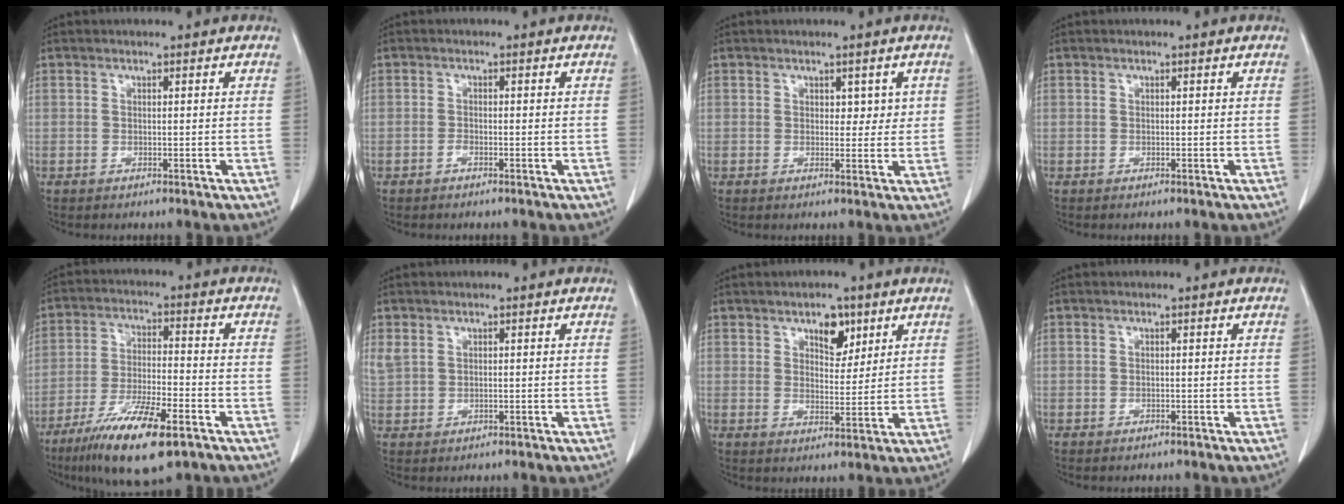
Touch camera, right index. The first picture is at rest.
{"total": 0.6, "force": [-0.4, 0.2, 0.4], "torque": [-0.005, 0.002, -0.006]}
{"total": 2.3, "force": [0.9, 1.5, 1.5], "torque": [-0.012, -0.002, 0.012]}
{"total": 0.0}
{"total": 13.4, "force": [-8.0, 2.3, 10.5], "torque": [-0.195, -0.027, -0.136]}
{"total": 2.1, "force": [0.9, 1.4, 1.2], "torque": [-0.042, 0.015, 0.028]}
{"total": 5.1, "force": [3.0, 2.6, 3.2], "torque": [-0.046, 0.001, 0.047]}
{"total": 0.0}